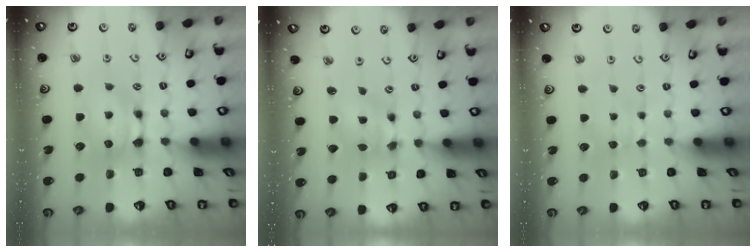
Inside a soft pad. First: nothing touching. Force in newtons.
{"total": 2.8, "press": 2.4, "slide": 1.5}
{"total": 2.1, "press": 2.1, "slide": 0.4}